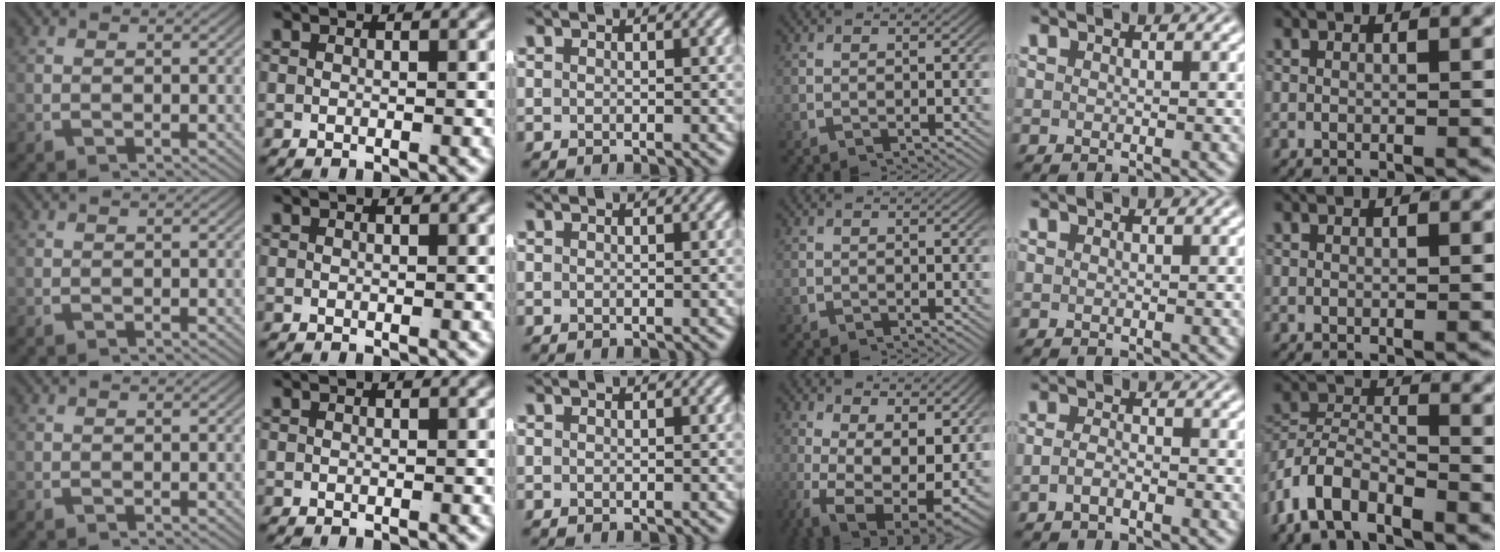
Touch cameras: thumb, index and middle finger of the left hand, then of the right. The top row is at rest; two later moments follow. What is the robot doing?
{"motion": "lift_and_place", "object": "shorts"}